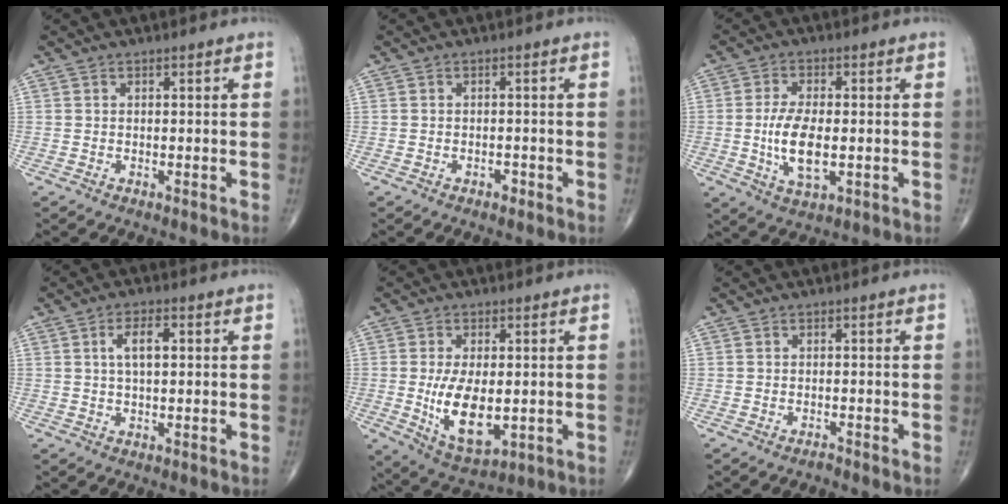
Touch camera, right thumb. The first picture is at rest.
{"total": 1.1, "force": [-0.7, 0.7, 0.4], "torque": [-0.006, 0.002, -0.013]}
{"total": 8.7, "force": [-1.0, 3.9, 7.7], "torque": [-0.151, -0.005, -0.016]}
{"total": 4.5, "force": [0.9, 1.9, 4.0], "torque": [-0.073, 0.006, 0.014]}
{"total": 11.3, "force": [-1.0, 5.7, 9.7], "torque": [-0.168, -0.018, -0.003]}
{"total": 0.7, "force": [-0.7, 0.0, 0.0], "torque": [-0.004, 0.002, -0.014]}